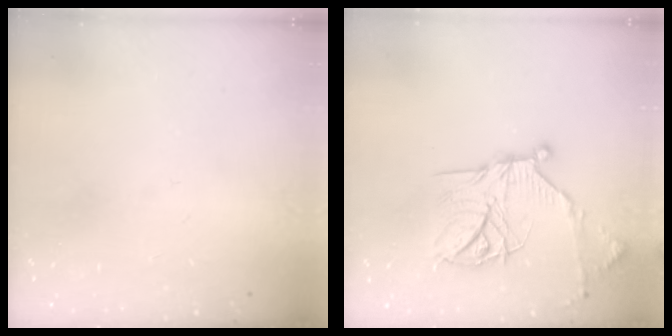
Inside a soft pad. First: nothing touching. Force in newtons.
{"total": 19.9, "press": 19.8, "slide": 1.5}